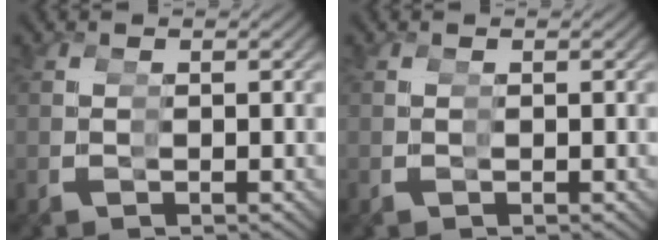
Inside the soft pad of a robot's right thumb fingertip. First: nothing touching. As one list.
[{"total": 0.0}]